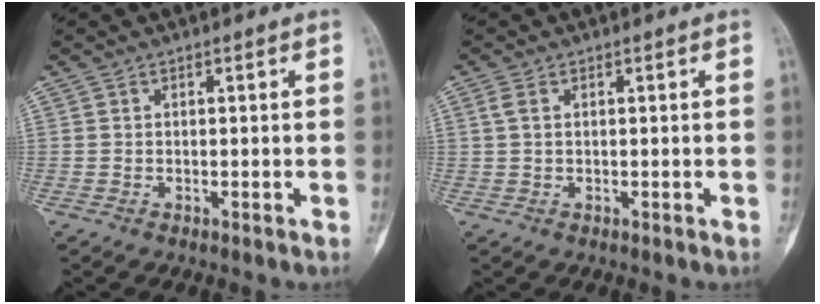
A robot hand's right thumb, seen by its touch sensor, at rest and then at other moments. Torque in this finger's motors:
{"motor_torque": [0.07, -0.07, 0.42, 0.07, 0.07]}